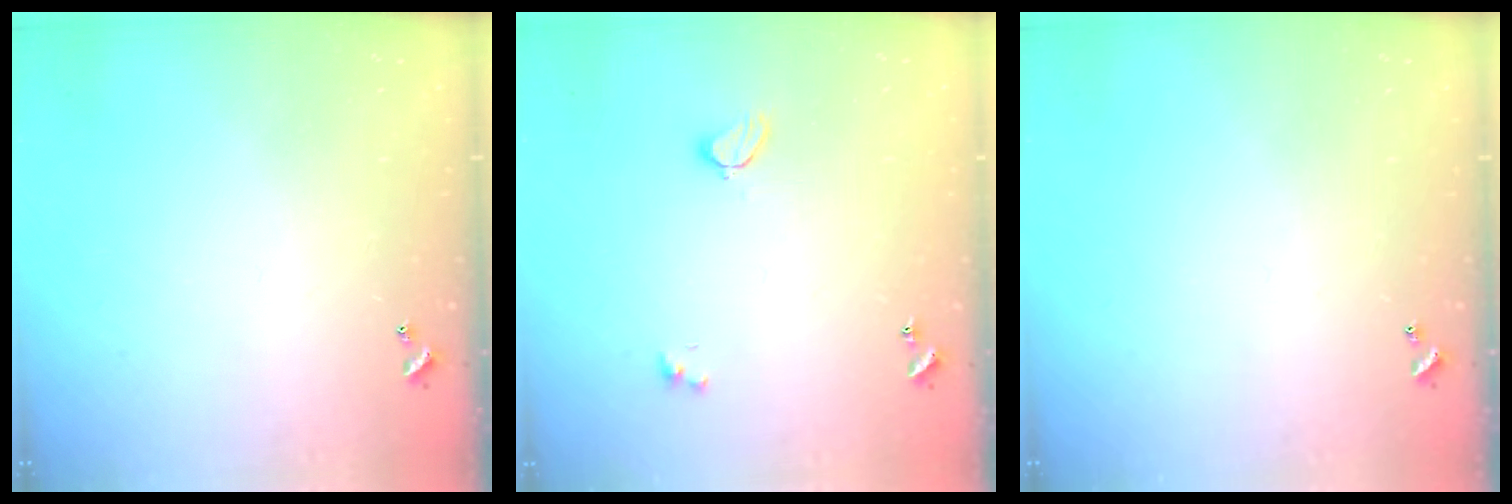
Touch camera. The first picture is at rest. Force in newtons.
{"total": 1.7, "press": 1.6, "slide": 0.6}
{"total": 0.0}